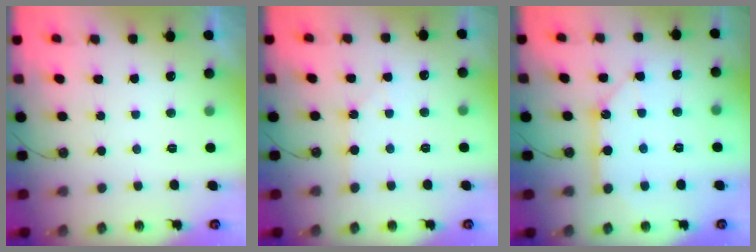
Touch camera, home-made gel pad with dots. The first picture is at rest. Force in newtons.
{"total": 1.5, "press": 1.5, "slide": 0.2}
{"total": 10.4, "press": 10.4, "slide": 0.9}